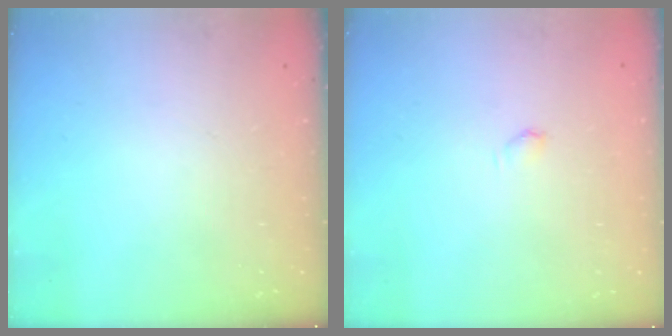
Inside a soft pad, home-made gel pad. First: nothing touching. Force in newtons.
{"total": 3.5, "press": 3.4, "slide": 0.7}